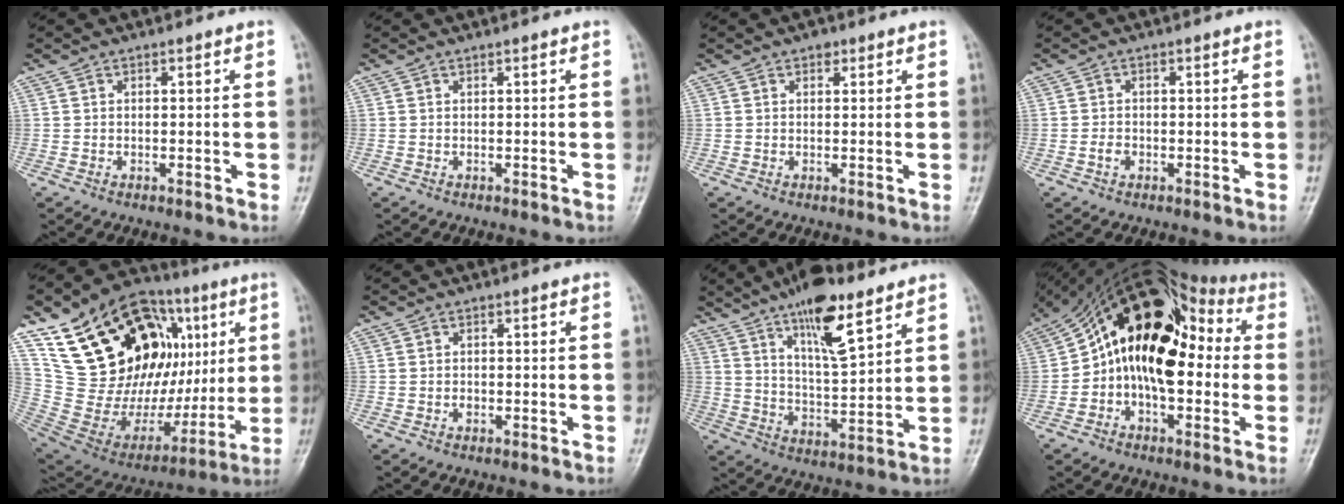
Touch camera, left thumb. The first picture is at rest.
{"total": 0.0}
{"total": 1.2, "force": [0.6, 0.9, 0.6], "torque": [0.002, -0.001, 0.005]}
{"total": 2.0, "force": [-0.9, 1.4, 1.0], "torque": [-0.017, 0.009, -0.017]}
{"total": 34.7, "force": [10.7, 19.5, 26.6], "torque": [-0.406, 0.019, 0.196]}
{"total": 1.0, "force": [-0.4, 0.8, 0.5], "torque": [-0.003, 0.003, -0.006]}
{"total": 13.8, "force": [8.6, 4.1, 9.9], "torque": [-0.145, -0.048, 0.146]}
{"total": 19.5, "force": [0.8, 12.2, 15.1], "torque": [-0.211, 0.054, 0.000]}